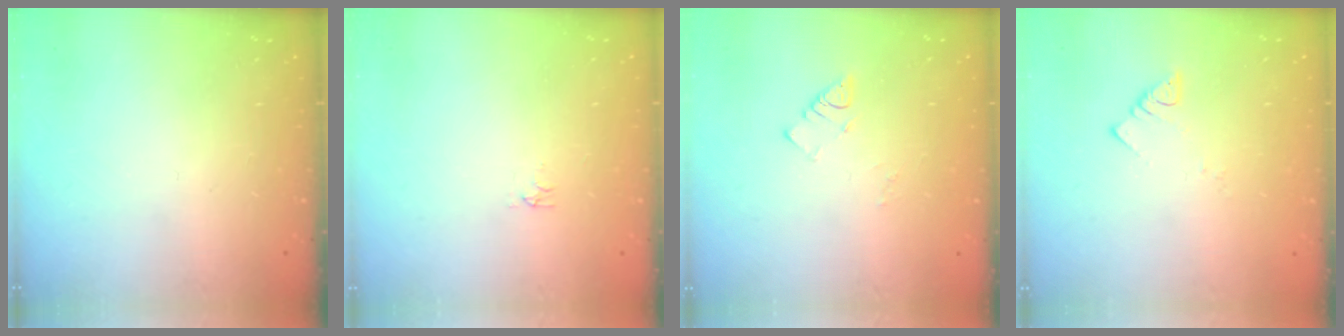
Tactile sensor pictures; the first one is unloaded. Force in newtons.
{"total": 2.9, "press": 2.9, "slide": 0.5}
{"total": 4.0, "press": 4.0, "slide": 0.4}
{"total": 3.4, "press": 3.4, "slide": 0.3}